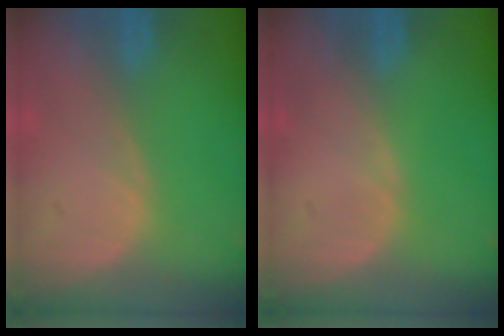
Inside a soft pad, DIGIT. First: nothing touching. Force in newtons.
{"total": 0.0}